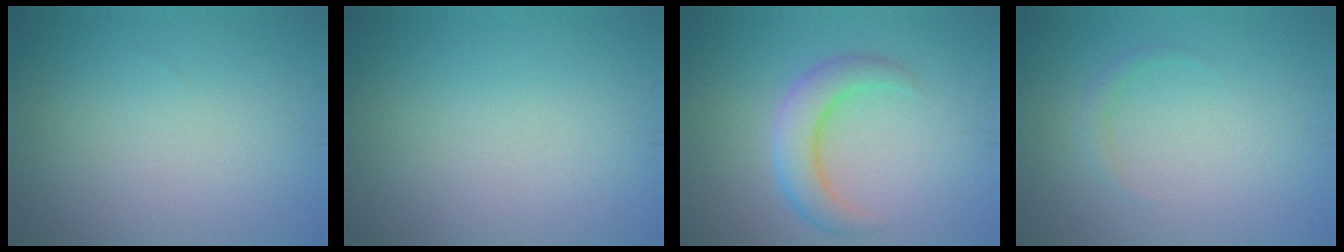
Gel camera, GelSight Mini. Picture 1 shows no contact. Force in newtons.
{"total": 0.0}
{"total": 4.2, "press": 4.2, "slide": 0.1}
{"total": 0.8, "press": 0.8, "slide": 0.0}